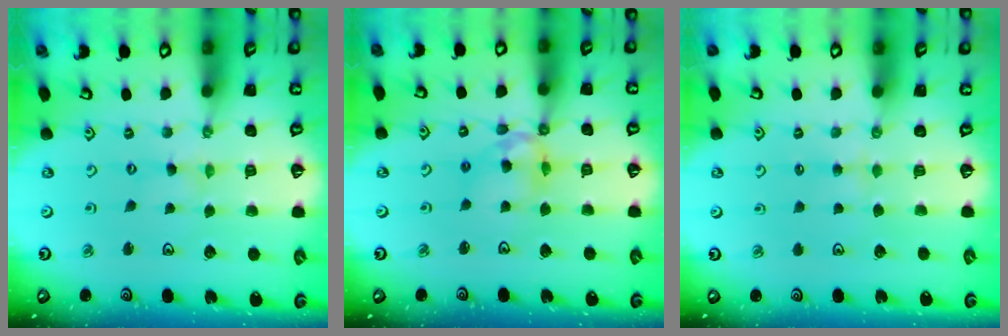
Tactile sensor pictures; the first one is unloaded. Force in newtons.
{"total": 10.3, "press": 10.3, "slide": 1.1}
{"total": 2.3, "press": 2.2, "slide": 0.4}